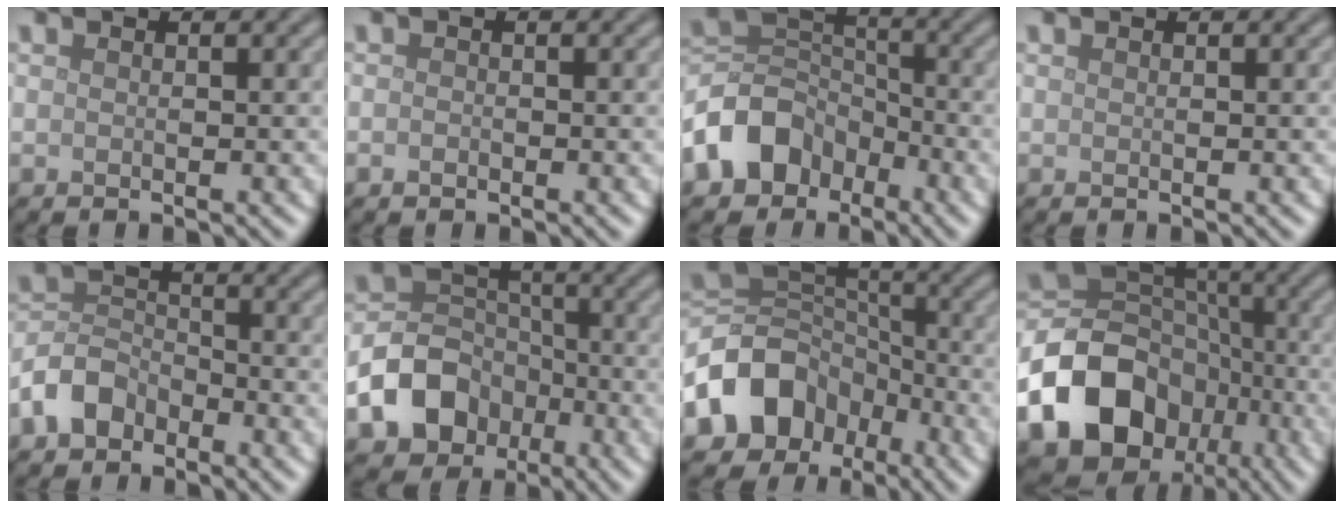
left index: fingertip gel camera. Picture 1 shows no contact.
{"total": 0.6, "force": [-0.3, 0.4, 0.2], "torque": [-0.003, -0.003, -0.006]}
{"total": 6.8, "force": [-3.7, 5.1, 2.6], "torque": [-0.042, 0.005, -0.086]}
{"total": 0.0}
{"total": 4.0, "force": [-2.6, 2.6, 1.5], "torque": [-0.029, 0.005, -0.063]}
{"total": 7.7, "force": [-3.3, 6.0, 3.5], "torque": [-0.052, -0.002, -0.075]}
{"total": 9.0, "force": [-4.5, 6.8, 3.8], "torque": [-0.063, 0.002, -0.095]}
{"total": 17.2, "force": [-7.9, 13.4, 7.2], "torque": [-0.147, -0.036, -0.147]}